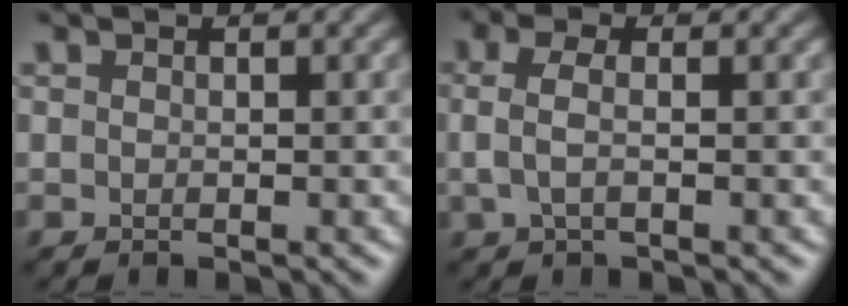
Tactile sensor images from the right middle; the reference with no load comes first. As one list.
[{"total": 2.3, "force": [0.1, 0.9, 2.1], "torque": [-0.049, 0.004, -0.001]}]